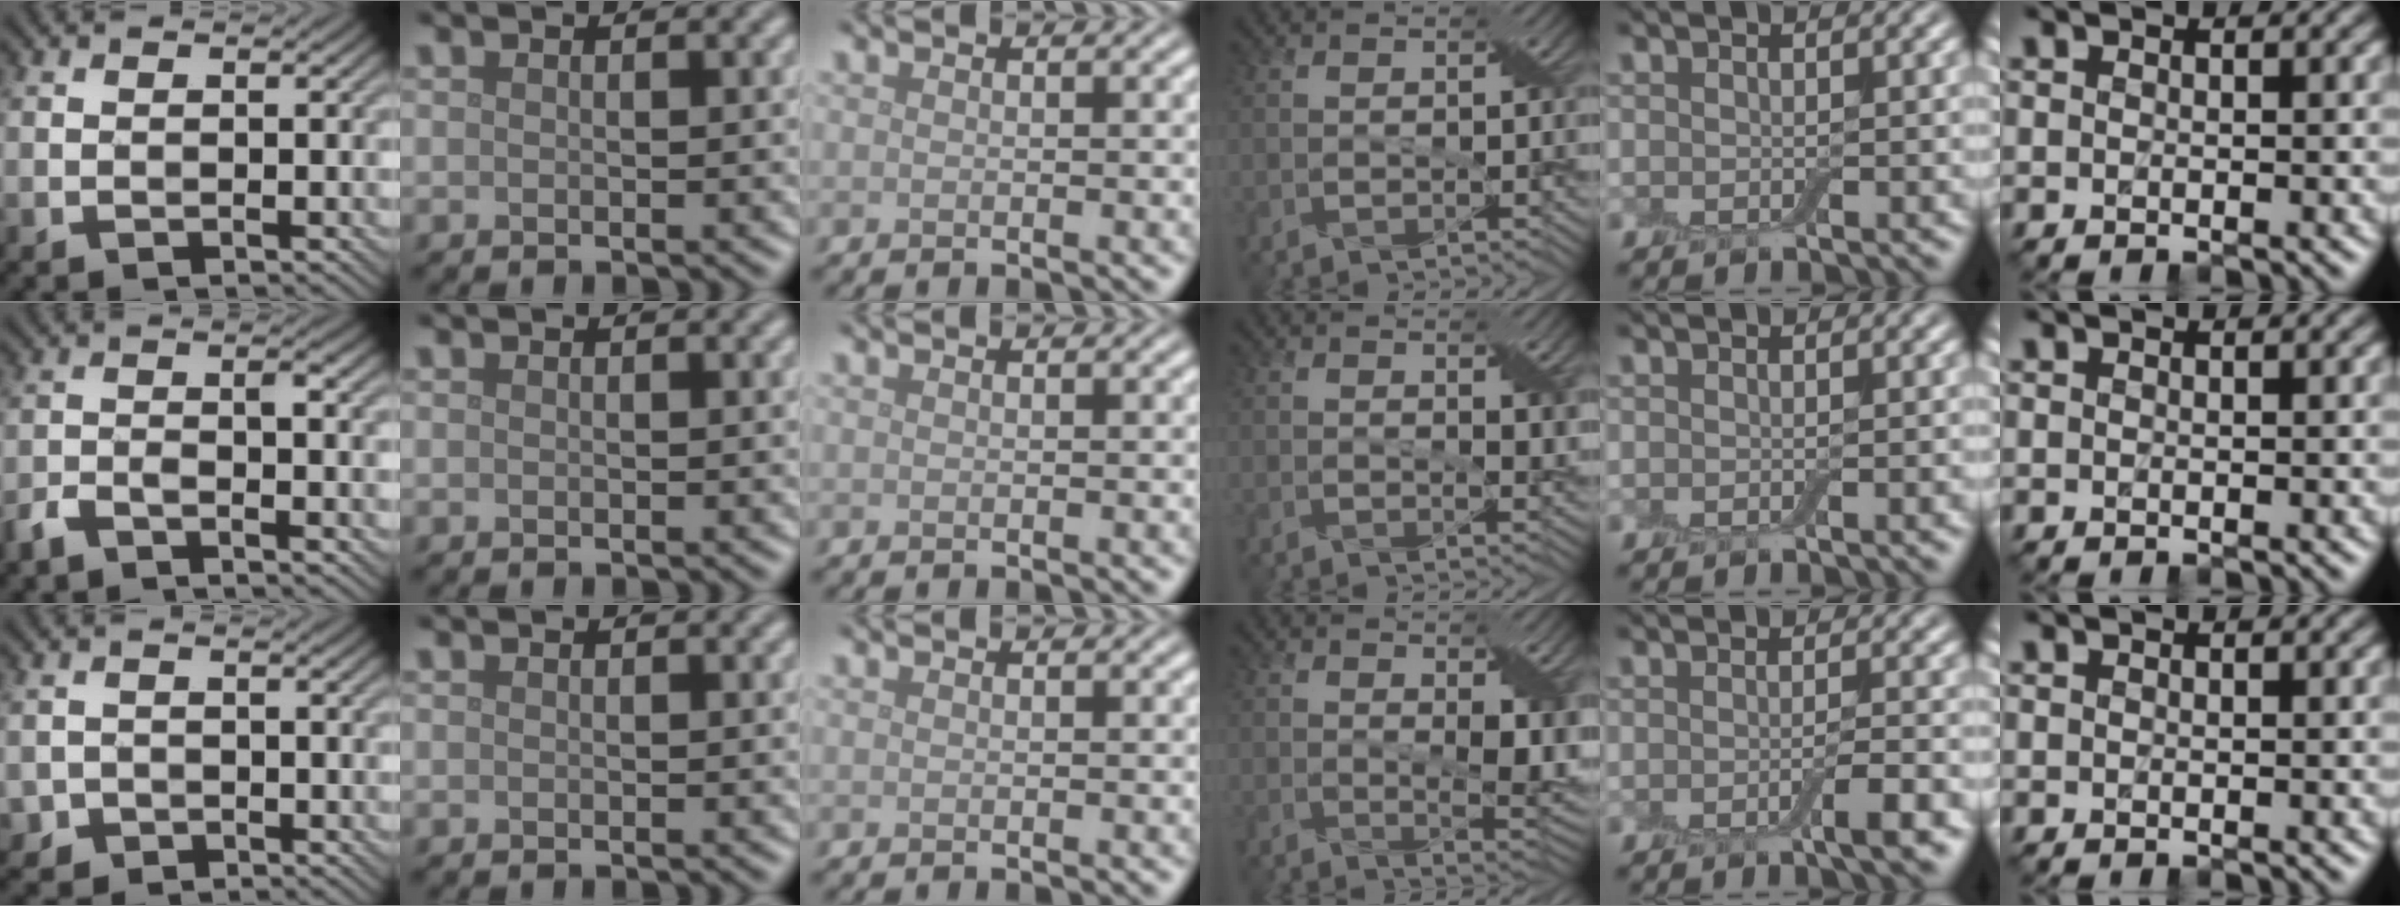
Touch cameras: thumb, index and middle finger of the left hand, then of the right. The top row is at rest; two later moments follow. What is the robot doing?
{"motion": "extract", "object": "backpack"}